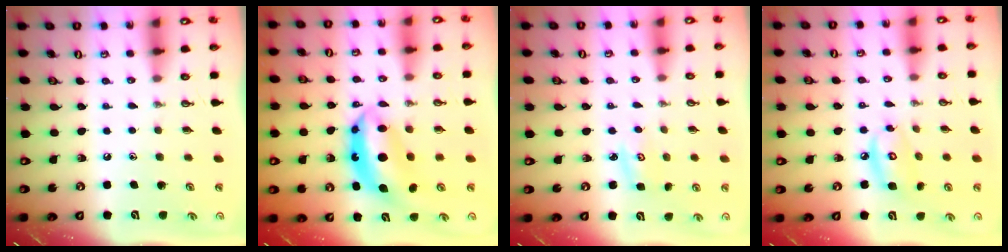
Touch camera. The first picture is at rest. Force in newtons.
{"total": 10.9, "press": 10.9, "slide": 0.8}
{"total": 2.8, "press": 2.8, "slide": 0.3}
{"total": 8.7, "press": 8.7, "slide": 0.8}